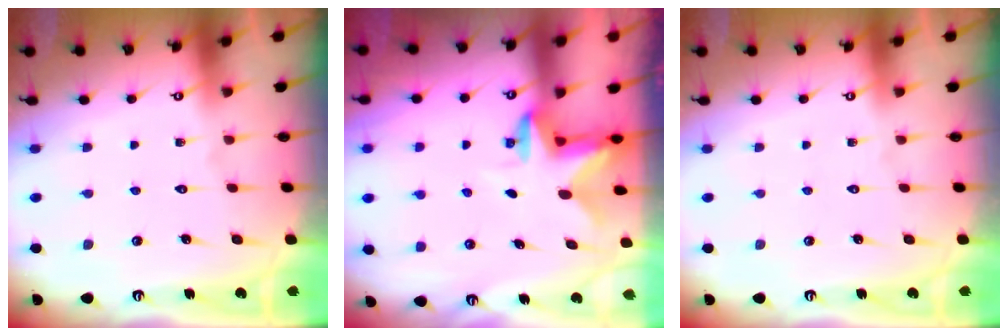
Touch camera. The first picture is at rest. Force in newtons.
{"total": 2.5, "press": 2.5, "slide": 0.5}
{"total": 0.0}